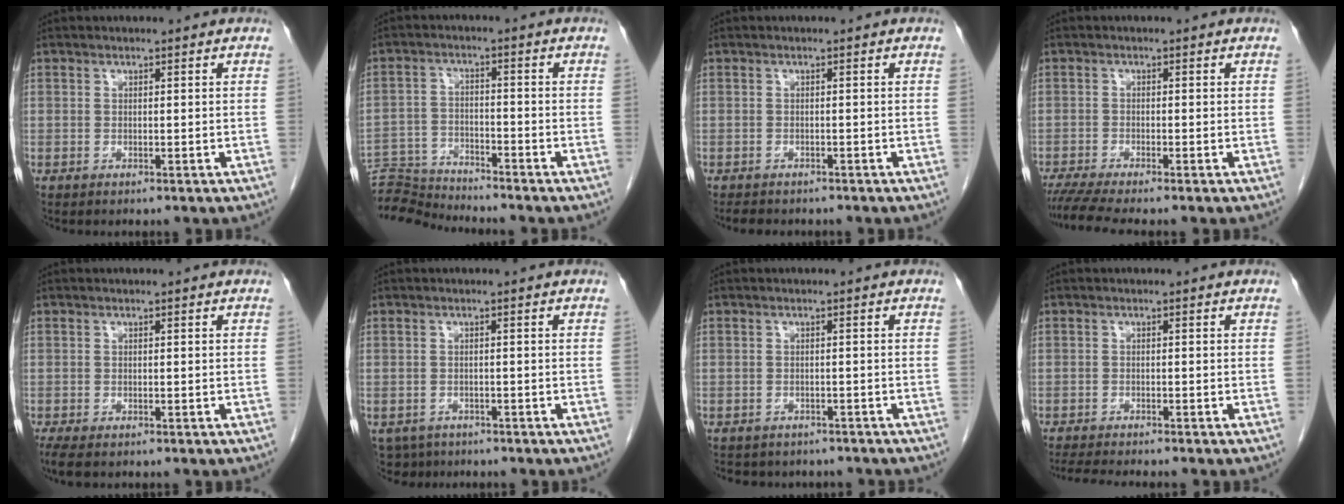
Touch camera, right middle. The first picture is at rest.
{"total": 7.2, "force": [-7.2, -0.8, -0.8], "torque": [0.008, -0.002, -0.134]}
{"total": 2.3, "force": [-2.1, 0.0, 0.9], "torque": [-0.021, -0.009, -0.031]}
{"total": 5.1, "force": [-4.4, -0.6, 2.6], "torque": [-0.045, -0.014, -0.076]}
{"total": 4.2, "force": [-3.1, 1.6, 2.4], "torque": [-0.048, -0.015, -0.049]}
{"total": 4.8, "force": [-3.5, 3.1, 0.5], "torque": [-0.008, -0.002, -0.053]}
{"total": 7.0, "force": [-6.1, 3.2, 1.3], "torque": [-0.018, 0.006, -0.067]}
{"total": 6.1, "force": [-5.5, 0.2, 2.7], "torque": [-0.039, -0.015, -0.087]}